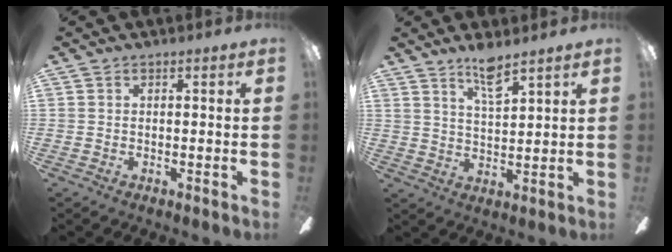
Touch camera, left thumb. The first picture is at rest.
{"total": 6.6, "force": [5.2, 1.0, 3.8], "torque": [-0.074, -0.028, 0.090]}